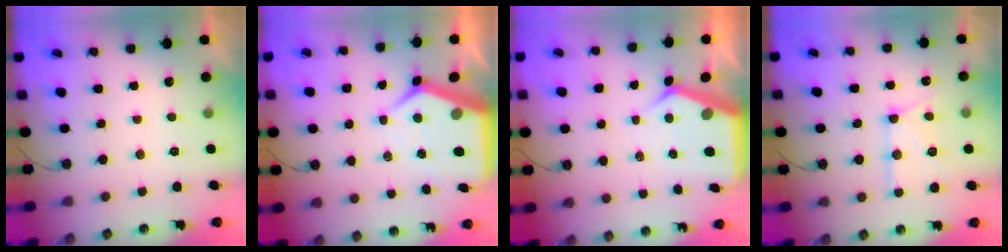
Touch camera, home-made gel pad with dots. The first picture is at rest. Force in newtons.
{"total": 9.5, "press": 9.5, "slide": 0.8}
{"total": 7.1, "press": 7.0, "slide": 0.8}
{"total": 13.2, "press": 13.2, "slide": 1.2}